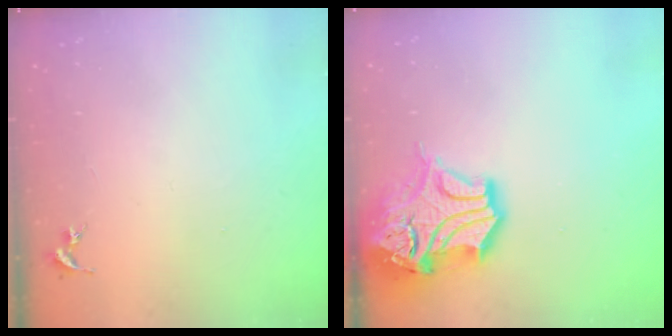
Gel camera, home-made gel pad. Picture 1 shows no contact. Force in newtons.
{"total": 17.4, "press": 17.2, "slide": 2.6}